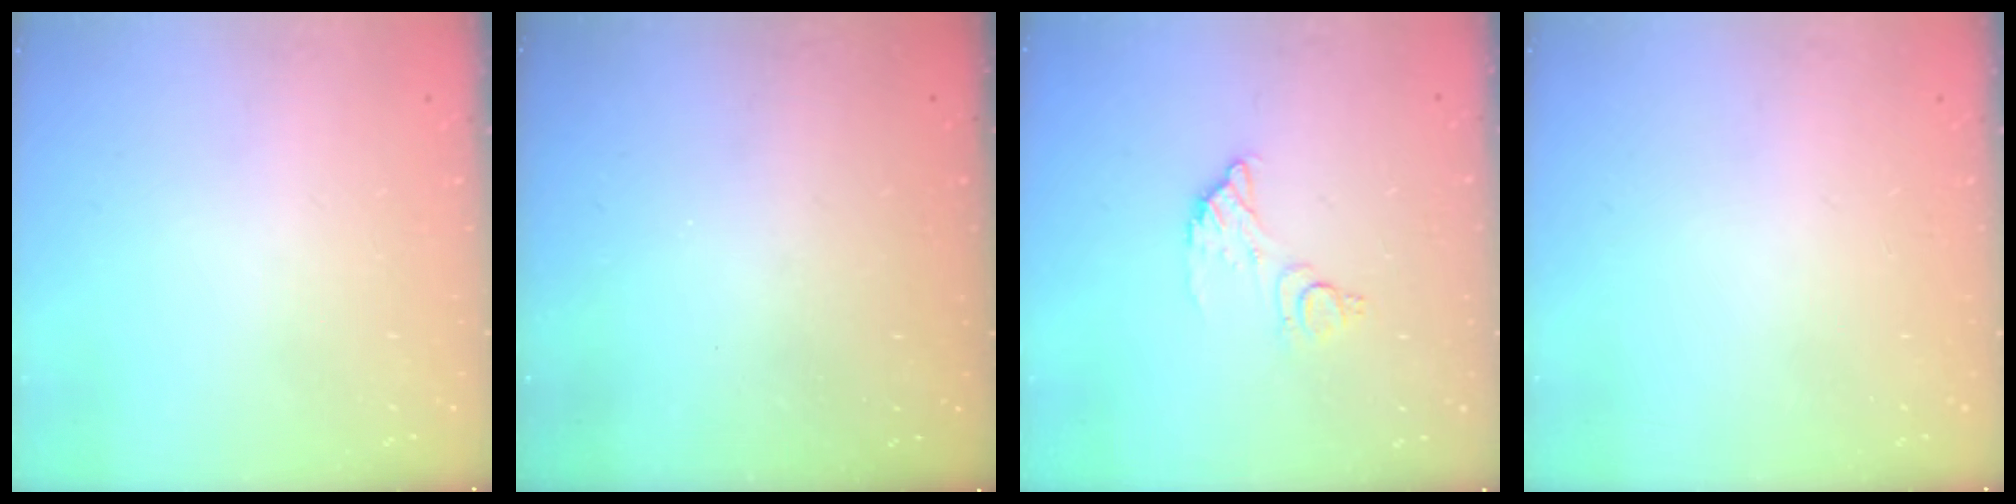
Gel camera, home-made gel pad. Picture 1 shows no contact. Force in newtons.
{"total": 3.2, "press": 3.2, "slide": 0.1}
{"total": 8.3, "press": 8.3, "slide": 0.6}
{"total": 0.0}